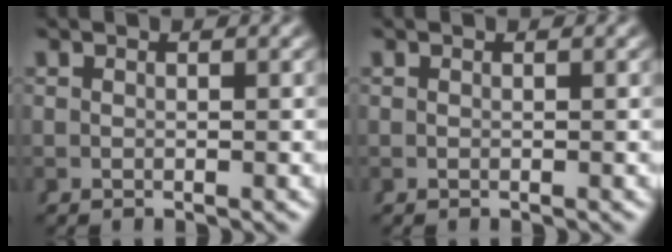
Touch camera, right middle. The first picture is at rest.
{"total": 0.0}